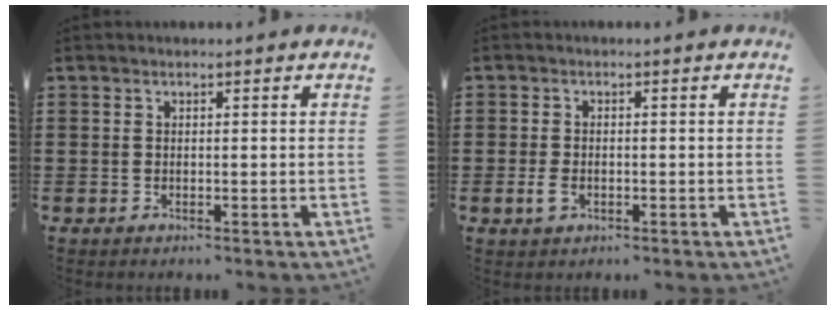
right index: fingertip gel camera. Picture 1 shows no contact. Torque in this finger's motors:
{"motor_torque": [1.55, 0.59, 0.01, -0.02]}